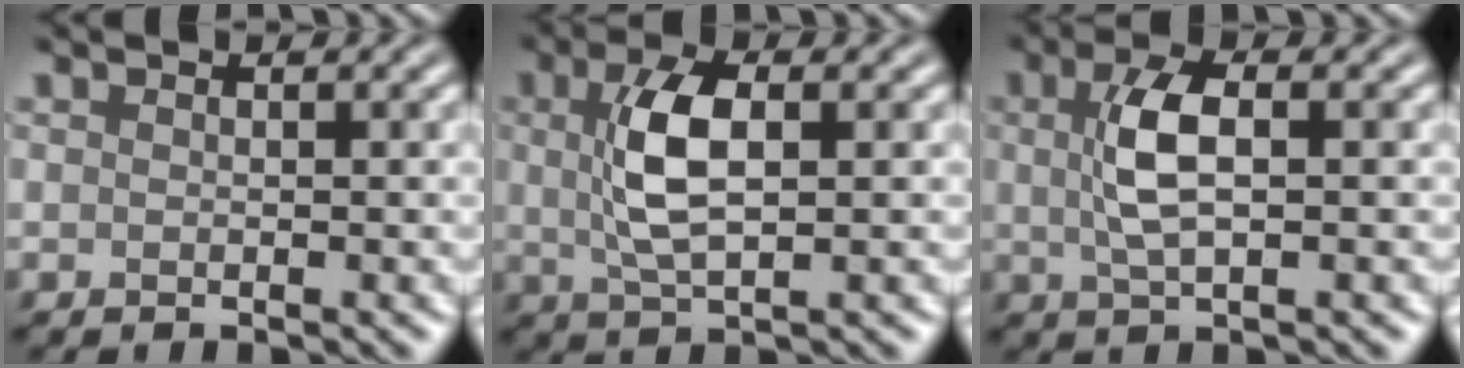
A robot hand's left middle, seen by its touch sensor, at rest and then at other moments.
{"total": 5.2, "force": [0.8, 2.2, 4.6], "torque": [-0.102, 0.009, 0.016]}
{"total": 4.2, "force": [0.6, 1.6, 3.8], "torque": [-0.087, 0.008, 0.010]}